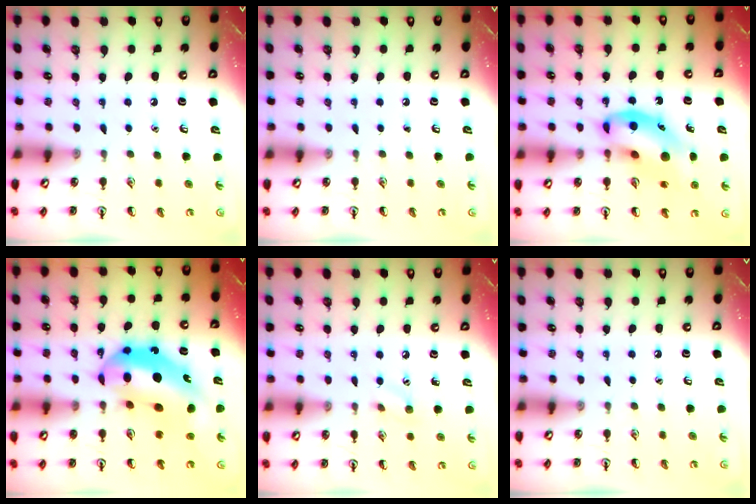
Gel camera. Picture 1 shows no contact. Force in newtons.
{"total": 0.0}
{"total": 14.1, "press": 13.5, "slide": 4.0}
{"total": 16.3, "press": 15.5, "slide": 5.1}
{"total": 5.0, "press": 4.8, "slide": 1.4}
{"total": 0.0}